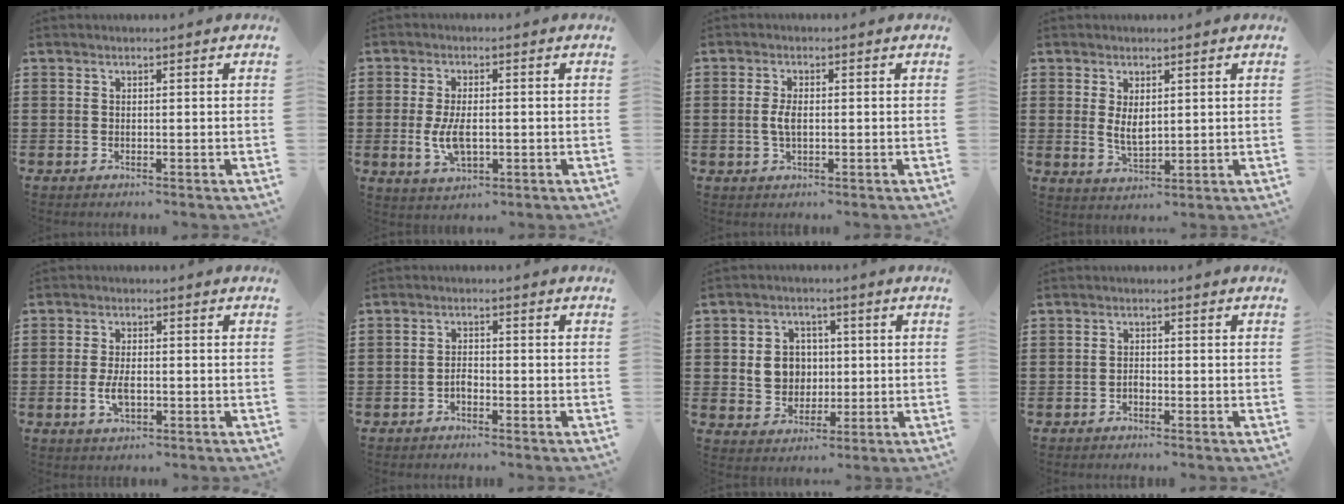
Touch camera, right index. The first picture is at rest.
{"total": 5.6, "force": [-0.7, 2.9, 4.7], "torque": [-0.106, -0.003, -0.015]}
{"total": 3.1, "force": [-0.1, 1.4, 2.8], "torque": [-0.068, -0.002, -0.009]}
{"total": 3.6, "force": [0.8, 1.9, 3.0], "torque": [-0.053, 0.001, 0.013]}
{"total": 3.9, "force": [-0.8, 1.9, 3.3], "torque": [-0.073, -0.001, -0.018]}
{"total": 1.7, "force": [-1.0, 0.9, 1.0], "torque": [-0.023, 0.002, -0.020]}
{"total": 6.0, "force": [0.5, 5.4, 2.6], "torque": [-0.052, 0.012, 0.005]}
{"total": 1.1, "force": [-0.6, 0.8, 0.6], "torque": [-0.014, -0.003, -0.012]}